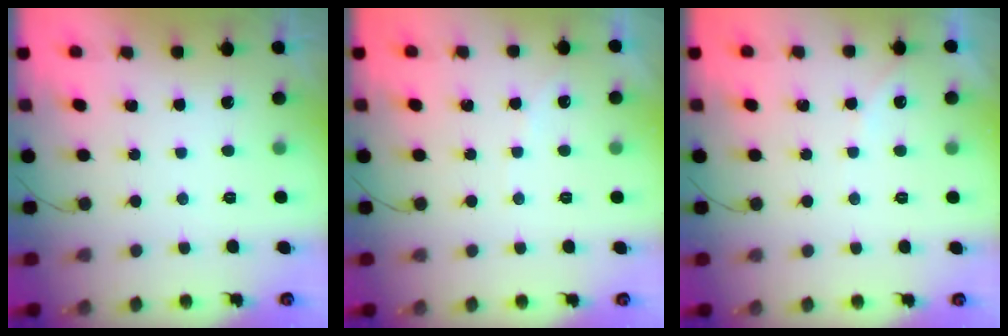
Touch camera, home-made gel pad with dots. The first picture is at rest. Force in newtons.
{"total": 2.8, "press": 2.8, "slide": 0.5}
{"total": 3.9, "press": 3.9, "slide": 0.7}